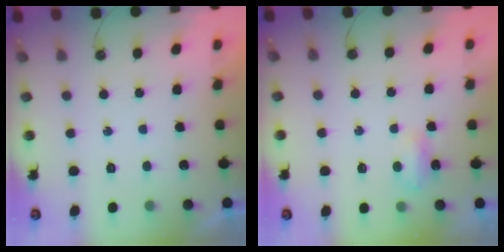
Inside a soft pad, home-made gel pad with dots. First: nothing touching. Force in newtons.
{"total": 3.5, "press": 3.5, "slide": 0.6}